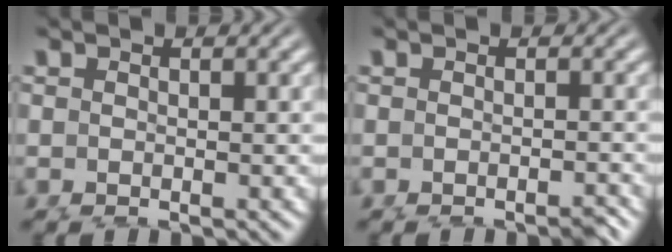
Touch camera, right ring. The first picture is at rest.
{"total": 1.4, "force": [-1.3, 0.1, 0.6], "torque": [-0.007, 0.000, -0.018]}